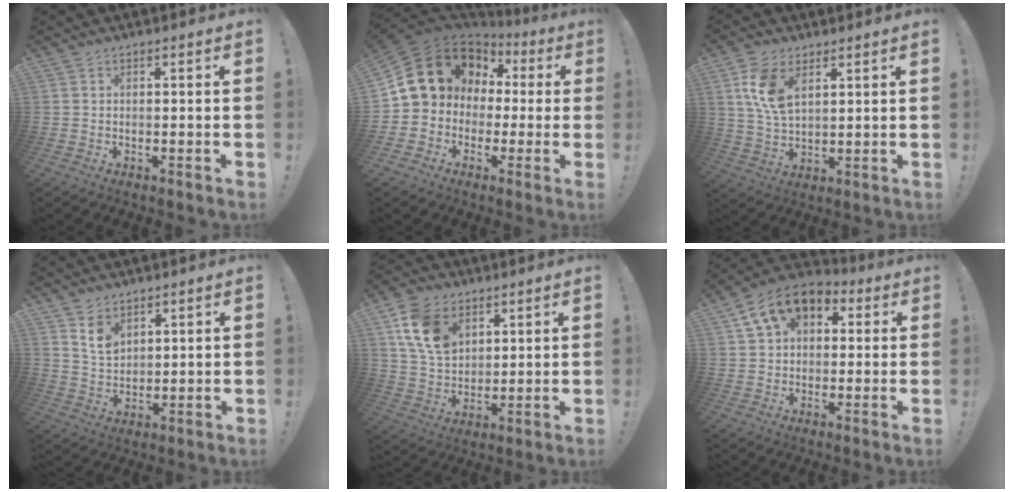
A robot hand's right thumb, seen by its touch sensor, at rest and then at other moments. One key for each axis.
{"total": 15.4, "fx": 4.2, "fy": 13.0, "fz": 7.1, "tx": -0.115, "ty": -0.013, "tz": 0.105}
{"total": 10.6, "fx": 4.9, "fy": 6.1, "fz": 7.2, "tx": -0.137, "ty": -0.012, "tz": 0.090}
{"total": 6.8, "fx": 4.5, "fy": 4.2, "fz": 2.9, "tx": -0.044, "ty": -0.031, "tz": 0.084}
{"total": 14.4, "fx": 6.7, "fy": 10.0, "fz": 7.9, "tx": -0.140, "ty": -0.019, "tz": 0.133}
{"total": 12.5, "fx": 5.7, "fy": 8.6, "fz": 7.0, "tx": -0.109, "ty": -0.016, "tz": 0.111}